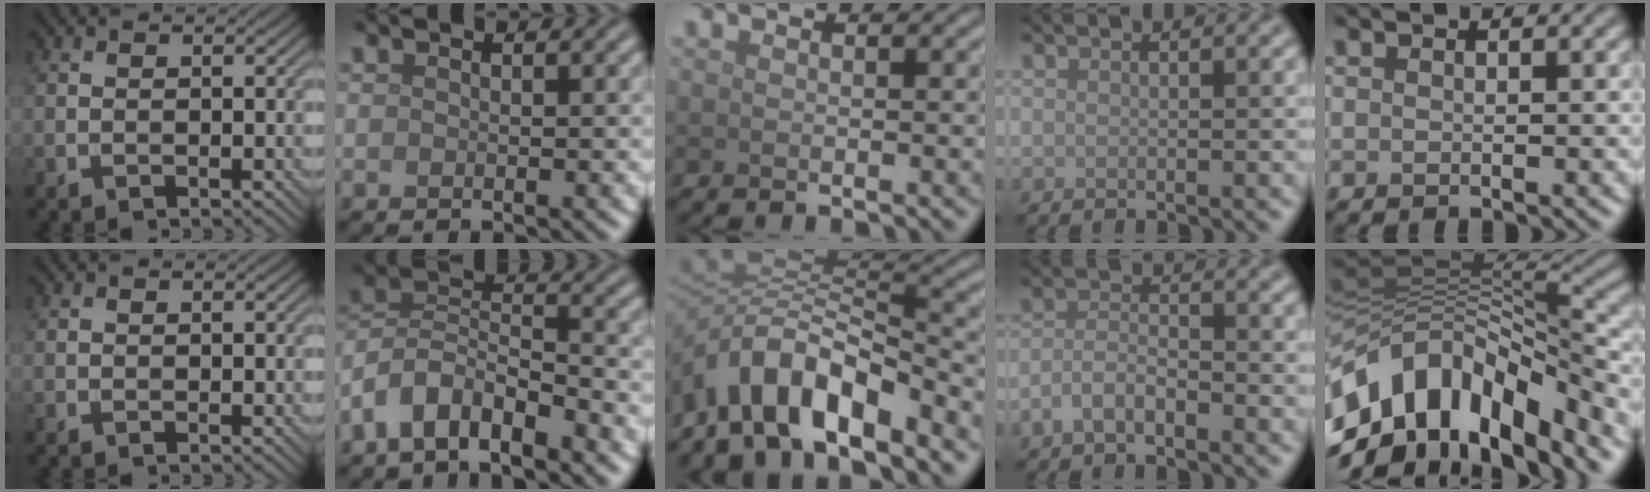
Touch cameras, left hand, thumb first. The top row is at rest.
{"index": {"total": 5.7, "force": [-4.0, 2.2, 3.5], "torque": [-0.061, 0.004, -0.083]}, "middle": {"total": 8.9, "force": [-5.6, 3.4, 6.0], "torque": [-0.093, 0.010, -0.112]}, "ring": {"total": 2.6, "force": [-1.5, 1.1, 1.8], "torque": [-0.038, 0.005, -0.037]}, "little": {"total": 13.8, "force": [-6.0, 7.9, 9.6], "torque": [-0.184, 0.027, -0.112]}}